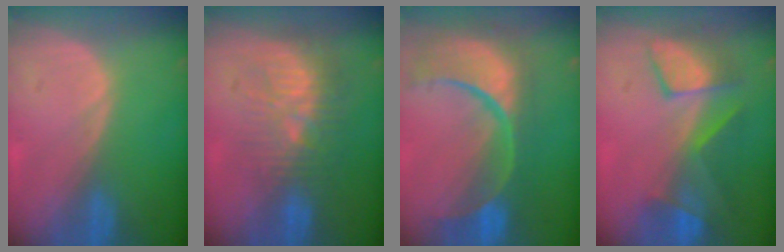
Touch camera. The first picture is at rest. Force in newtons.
{"total": 10.1, "press": 9.0, "slide": 4.5}
{"total": 13.7, "press": 10.8, "slide": 8.3}
{"total": 7.8, "press": 7.6, "slide": 1.6}